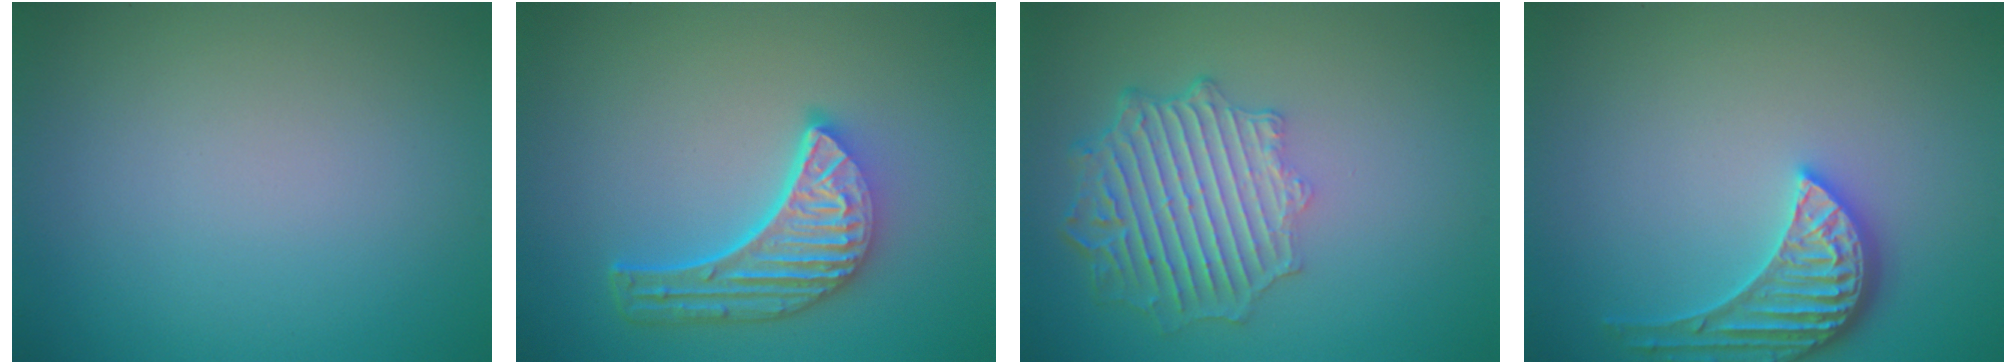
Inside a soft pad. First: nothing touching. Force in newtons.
{"total": 5.7, "press": 4.3, "slide": 3.8}
{"total": 6.5, "press": 5.0, "slide": 4.1}
{"total": 3.8, "press": 3.6, "slide": 1.4}